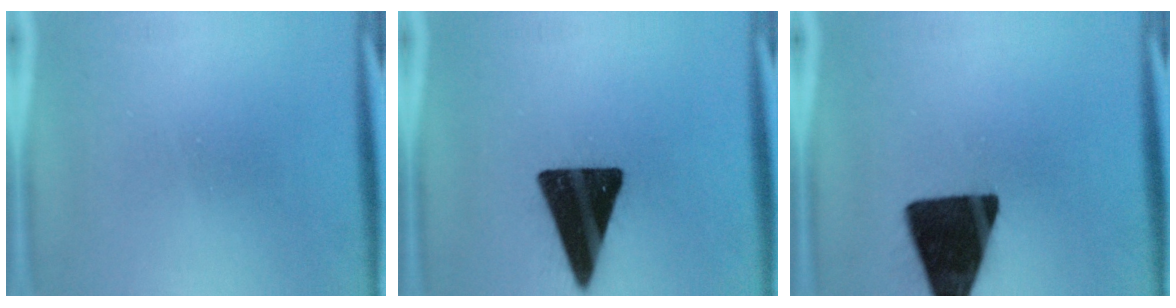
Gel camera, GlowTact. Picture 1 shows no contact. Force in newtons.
{"total": 18.6}
{"total": 16.5}